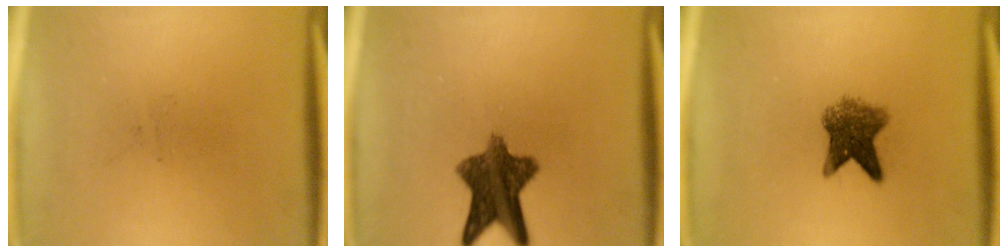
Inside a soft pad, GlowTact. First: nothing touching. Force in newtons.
{"total": 9.6}
{"total": 6.3}